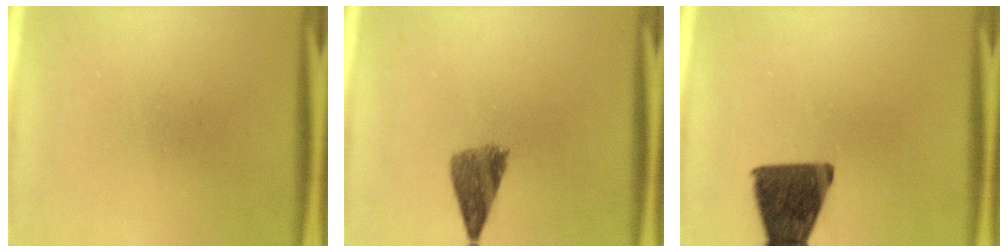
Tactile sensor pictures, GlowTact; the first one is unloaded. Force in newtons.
{"total": 5.2}
{"total": 13.2}